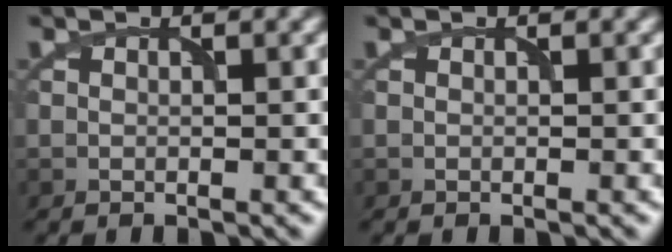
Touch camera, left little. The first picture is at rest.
{"total": 0.0}